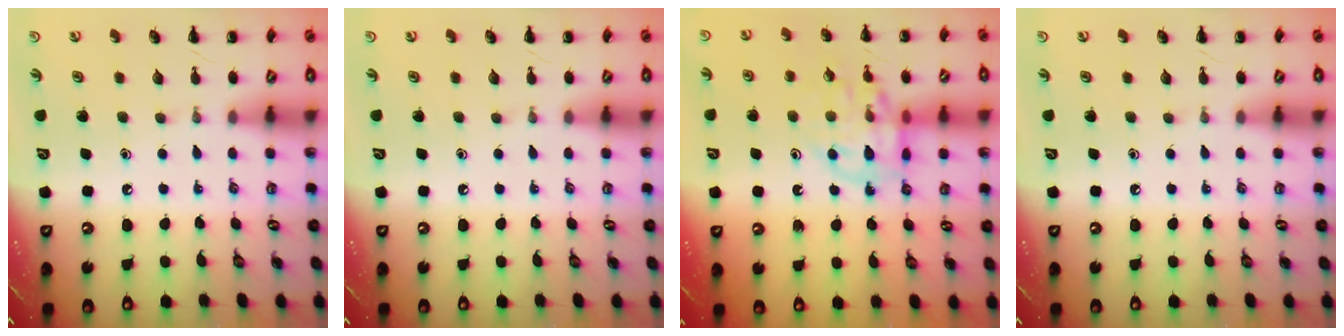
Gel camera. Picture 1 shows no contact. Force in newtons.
{"total": 0.0}
{"total": 13.1, "press": 13.0, "slide": 1.8}
{"total": 0.0}